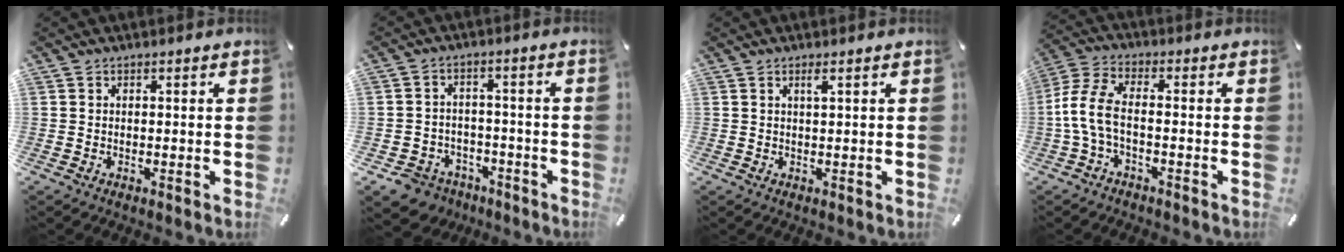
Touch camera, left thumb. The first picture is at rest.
{"total": 6.7, "force": [-4.4, 4.9, 1.4], "torque": [-0.036, 0.030, -0.083]}
{"total": 1.4, "force": [0.7, 0.1, 1.2], "torque": [-0.024, 0.000, 0.012]}
{"total": 7.8, "force": [-2.4, 3.5, 6.6], "torque": [-0.149, -0.002, -0.045]}